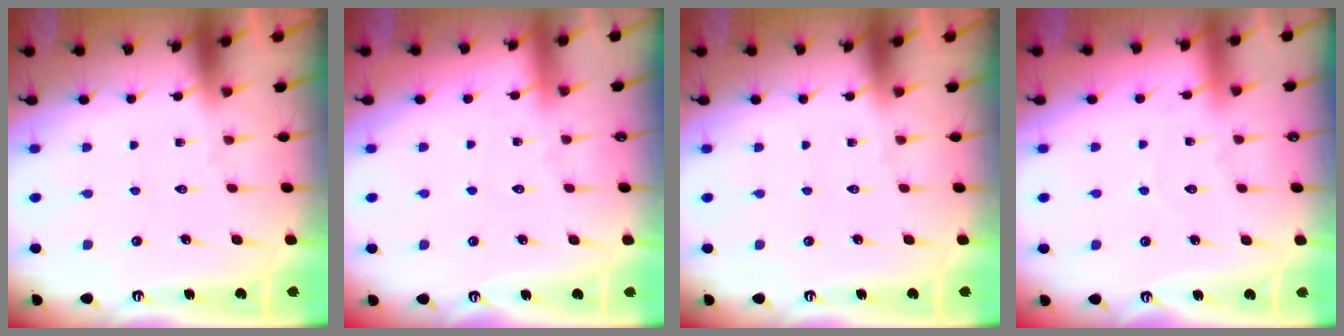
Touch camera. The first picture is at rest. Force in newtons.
{"total": 2.4, "press": 2.4, "slide": 0.3}
{"total": 0.0}
{"total": 2.6, "press": 2.6, "slide": 0.3}